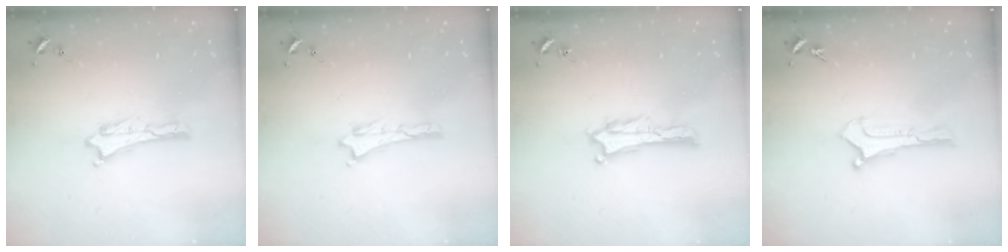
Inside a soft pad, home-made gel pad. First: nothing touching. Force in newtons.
{"total": 0.0}
{"total": 0.0}
{"total": 0.5, "press": 0.5, "slide": 0.1}